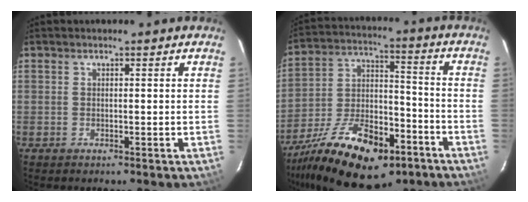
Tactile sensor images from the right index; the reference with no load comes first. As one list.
[{"total": 22.1, "force": [-13.5, 10.1, 14.2], "torque": [-0.266, -0.011, -0.214]}]